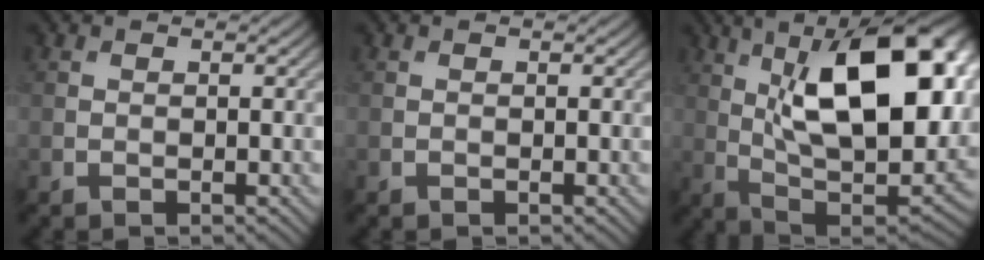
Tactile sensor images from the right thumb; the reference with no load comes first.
{"total": 0.0}
{"total": 20.7, "force": [5.6, 9.5, 17.6], "torque": [-0.261, 0.023, 0.080]}